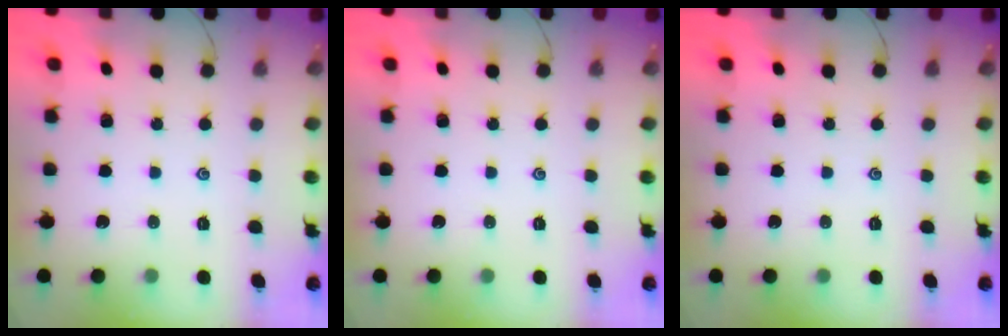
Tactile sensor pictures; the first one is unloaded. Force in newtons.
{"total": 0.0}
{"total": 0.0}